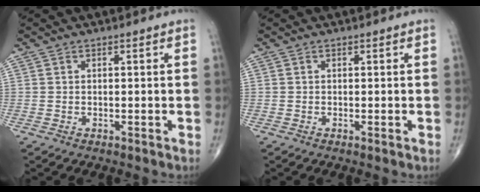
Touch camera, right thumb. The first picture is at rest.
{"total": 0.0}